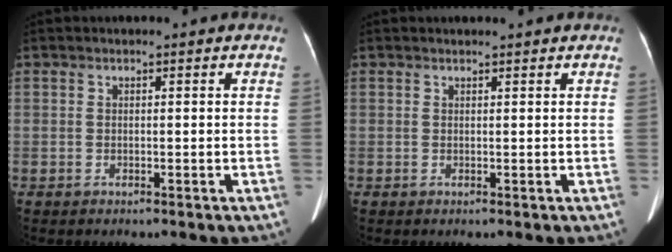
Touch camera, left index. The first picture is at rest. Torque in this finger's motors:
{"motor_torque": [-0.02, 0.05, -0.28, -0.15]}